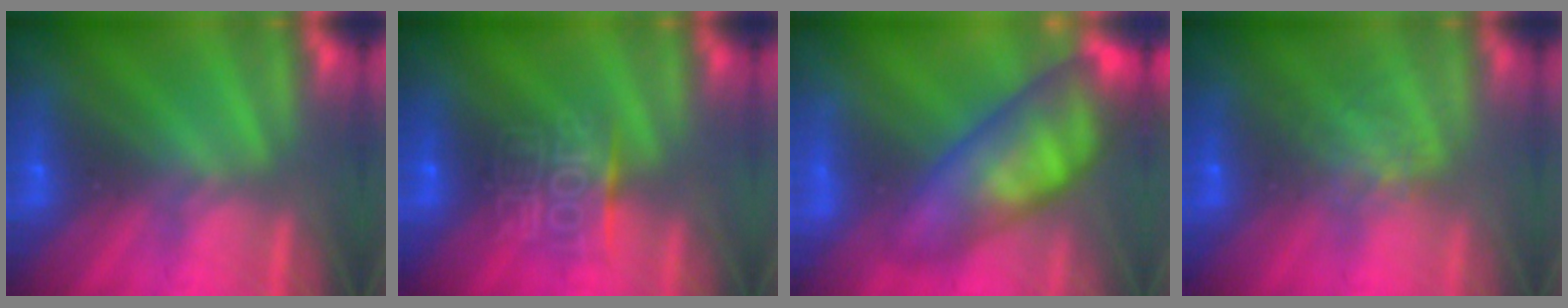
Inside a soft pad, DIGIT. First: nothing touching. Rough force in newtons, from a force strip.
{"total": 6.6}
{"total": 7.7}
{"total": 1.2}